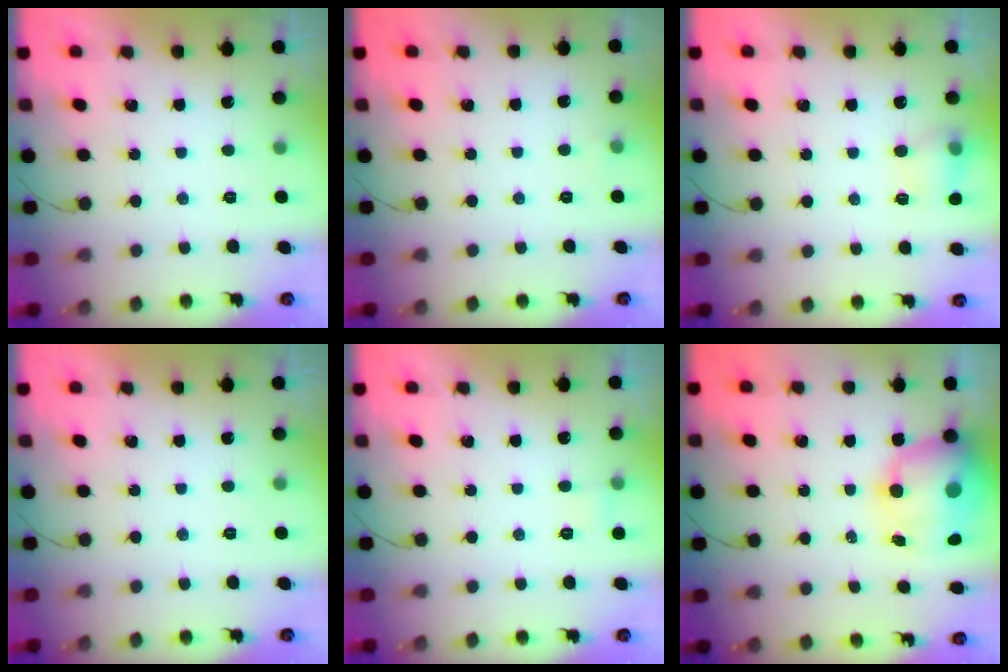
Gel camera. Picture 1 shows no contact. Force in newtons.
{"total": 2.8, "press": 2.5, "slide": 1.1}
{"total": 7.5, "press": 7.2, "slide": 1.8}
{"total": 0.0}
{"total": 3.1, "press": 3.0, "slide": 0.8}
{"total": 13.5, "press": 13.0, "slide": 3.5}